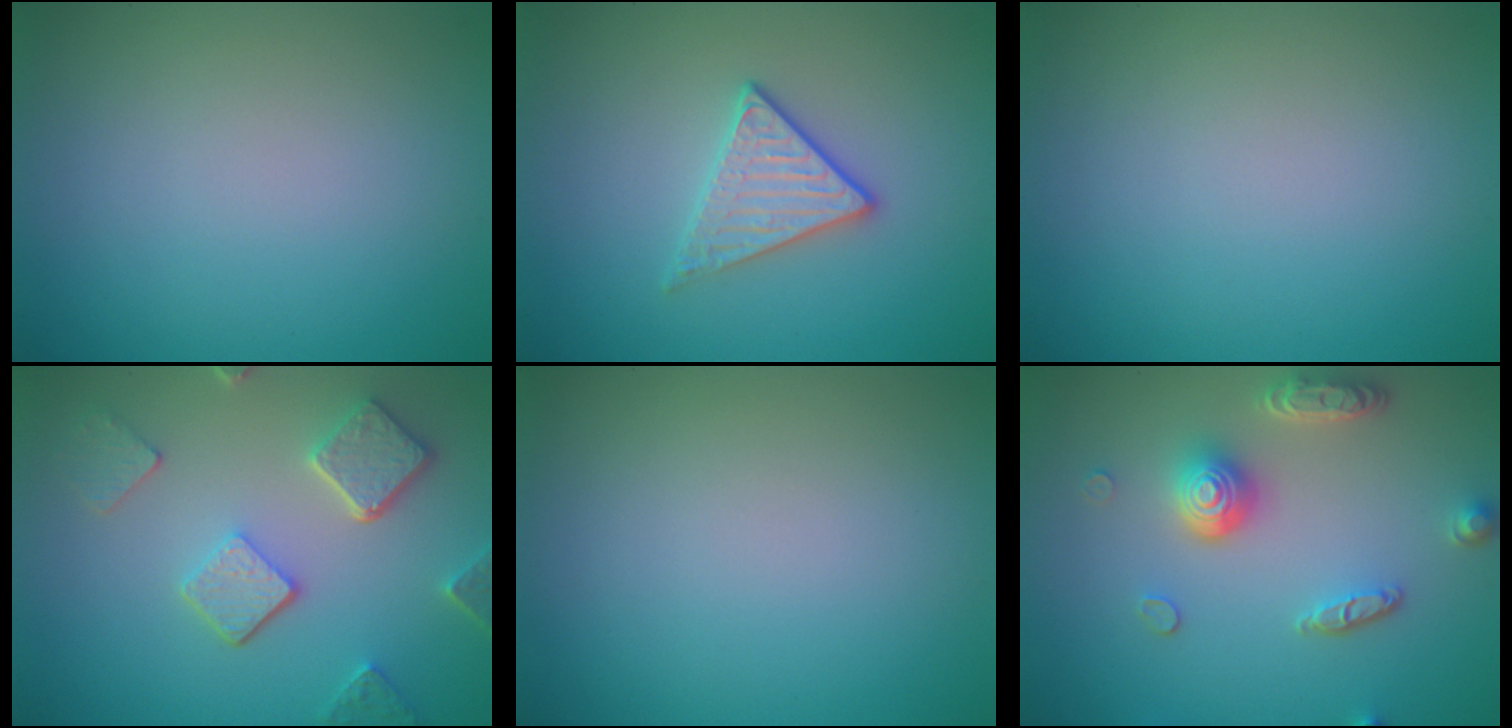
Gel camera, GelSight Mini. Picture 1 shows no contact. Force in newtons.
{"total": 2.8, "press": 2.6, "slide": 1.1}
{"total": 0.0}
{"total": 5.1, "press": 3.9, "slide": 3.2}
{"total": 0.0}
{"total": 4.6, "press": 3.7, "slide": 2.8}